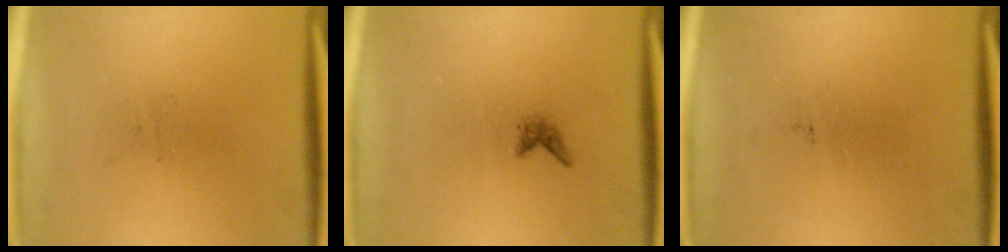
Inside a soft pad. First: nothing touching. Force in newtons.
{"total": 0.8}
{"total": 0.0}